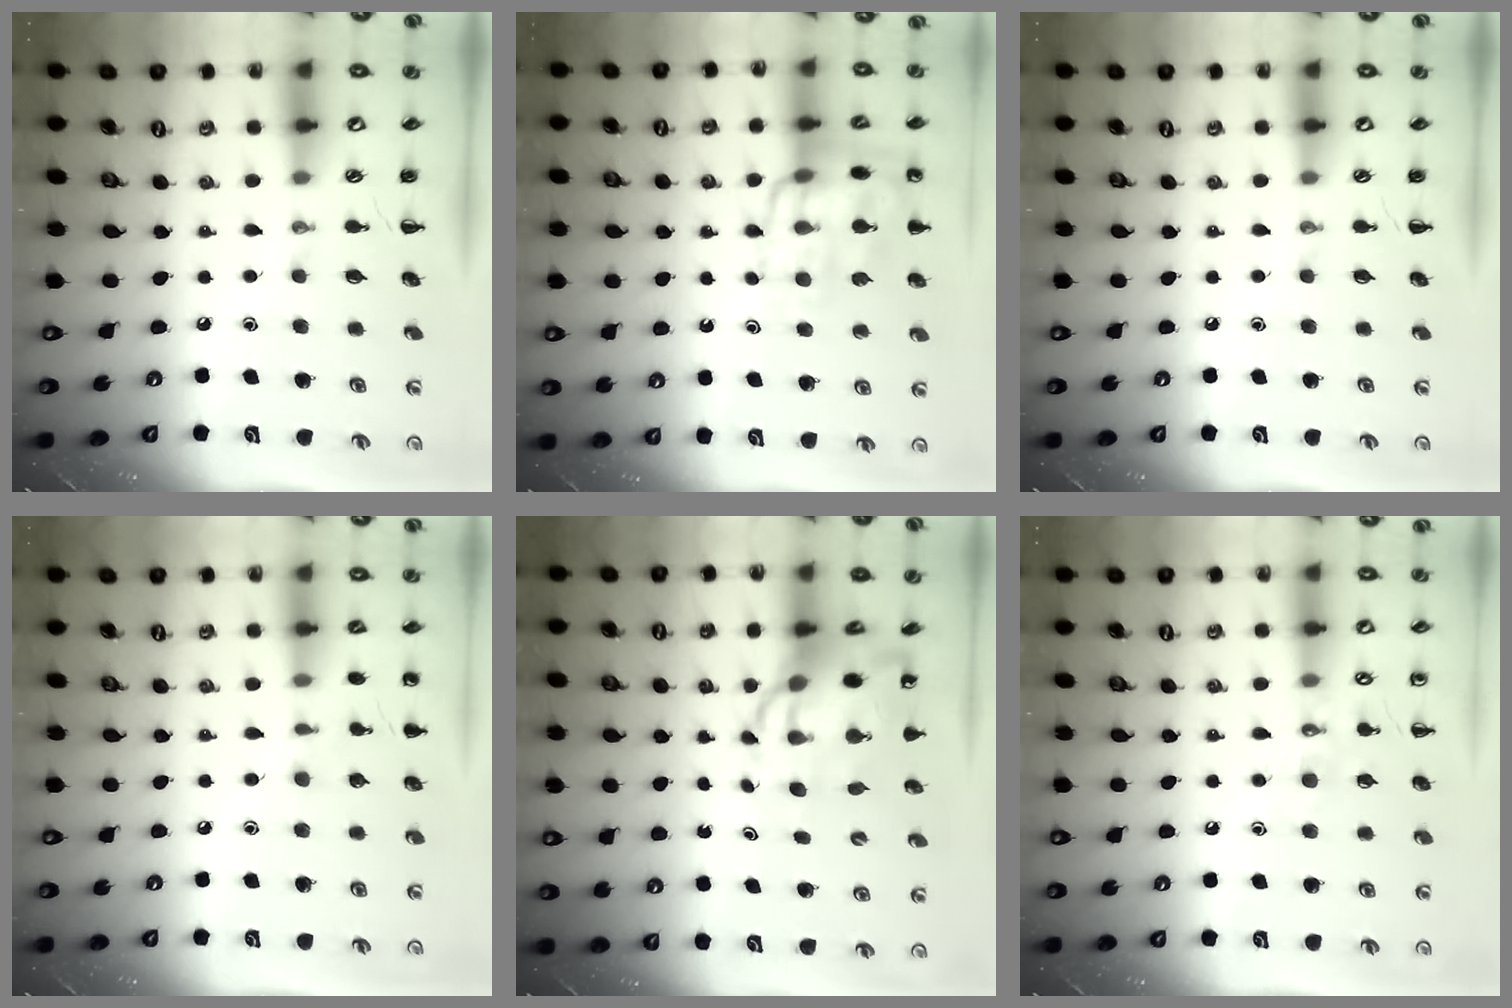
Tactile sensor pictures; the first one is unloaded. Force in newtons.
{"total": 14.0, "press": 13.9, "slide": 1.2}
{"total": 0.0}
{"total": 5.6, "press": 5.4, "slide": 1.7}
{"total": 9.8, "press": 9.3, "slide": 2.9}
{"total": 7.7, "press": 7.6, "slide": 1.4}